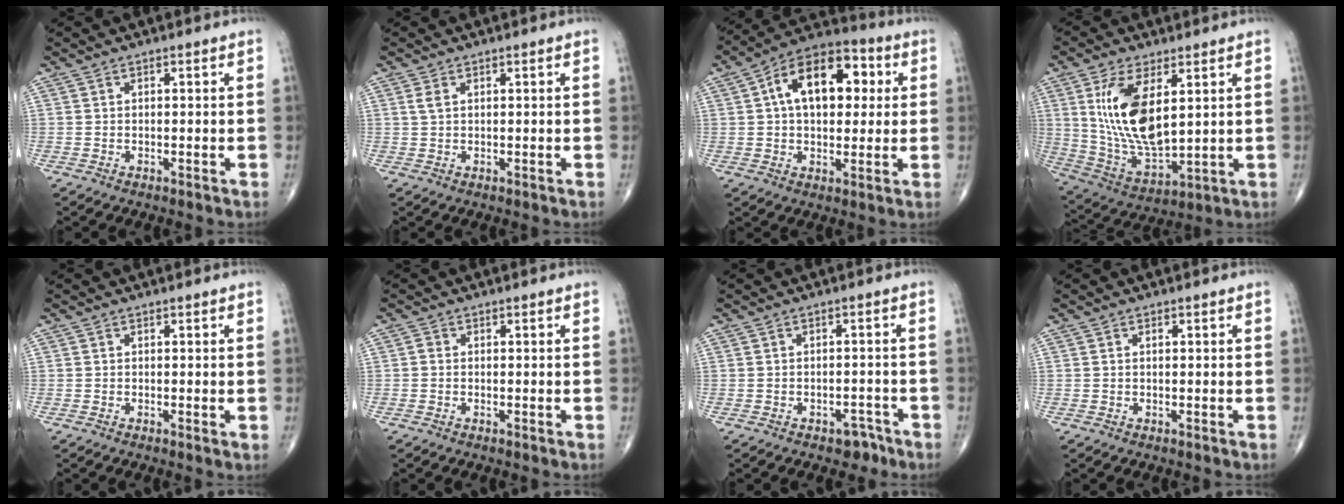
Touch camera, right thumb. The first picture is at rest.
{"total": 1.4, "force": [0.6, 0.8, 1.1], "torque": [-0.027, 0.007, 0.015]}
{"total": 16.7, "force": [3.5, 9.9, 13.0], "torque": [-0.174, 0.023, 0.048]}
{"total": 16.0, "force": [4.4, 7.3, 13.6], "torque": [-0.259, -0.025, 0.099]}
{"total": 0.6, "force": [-0.1, 0.0, 0.6], "torque": [-0.011, -0.004, -0.004]}
{"total": 0.7, "force": [-0.2, 0.6, 0.4], "torque": [-0.004, 0.001, -0.008]}
{"total": 3.2, "force": [-2.2, 2.0, 1.1], "torque": [0.001, 0.018, -0.024]}
{"total": 0.5, "force": [0.2, 0.3, 0.4], "torque": [-0.007, 0.001, 0.003]}